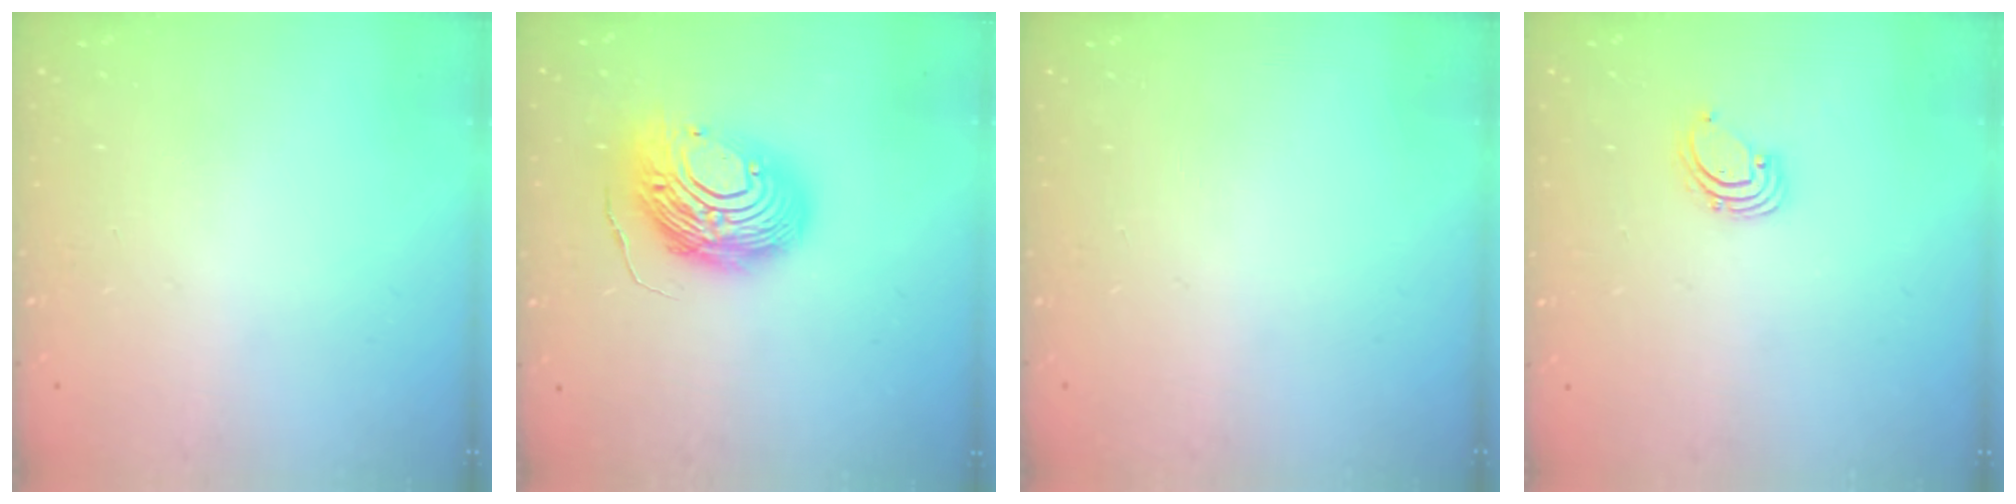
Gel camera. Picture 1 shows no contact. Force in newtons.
{"total": 14.5, "press": 14.4, "slide": 1.5}
{"total": 0.0}
{"total": 1.6, "press": 1.6, "slide": 0.1}